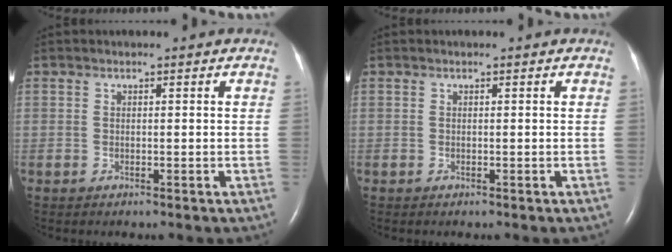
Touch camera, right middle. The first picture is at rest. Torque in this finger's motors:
{"motor_torque": [0.01, -0.02, 0.00, 0.00]}